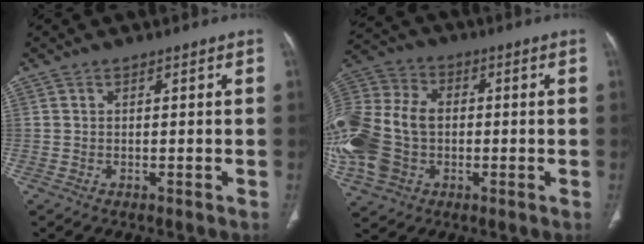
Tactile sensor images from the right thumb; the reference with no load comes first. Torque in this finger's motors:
{"motor_torque": [1.73, 1.56, 0.76, 0.33, 0.50]}